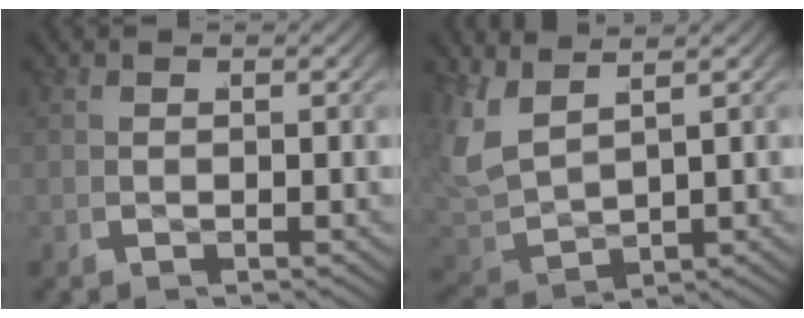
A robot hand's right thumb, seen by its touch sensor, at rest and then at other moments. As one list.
[{"total": 5.8, "force": [1.6, 3.9, 4.0], "torque": [-0.112, -0.018, 0.042]}]